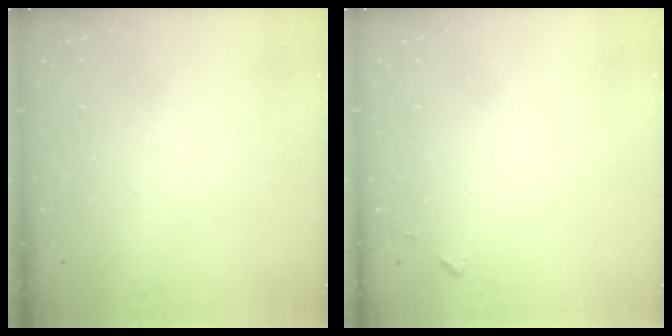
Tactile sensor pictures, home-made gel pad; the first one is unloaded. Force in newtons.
{"total": 4.5, "press": 4.4, "slide": 0.4}